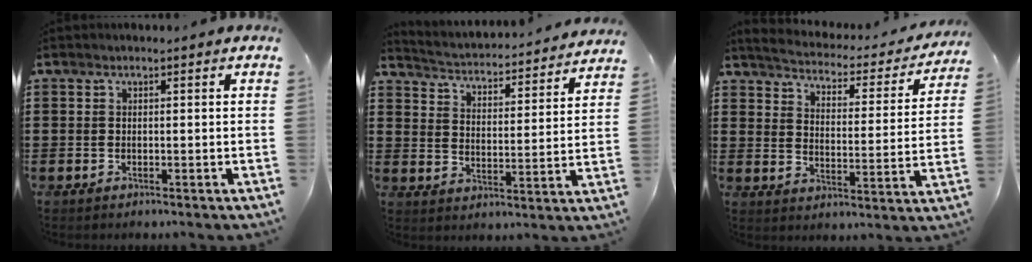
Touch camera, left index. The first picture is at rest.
{"total": 2.7, "force": [2.7, -0.2, -0.1], "torque": [-0.021, -0.033, 0.035]}
{"total": 2.8, "force": [2.8, 0.3, 0.5], "torque": [-0.033, -0.028, 0.038]}